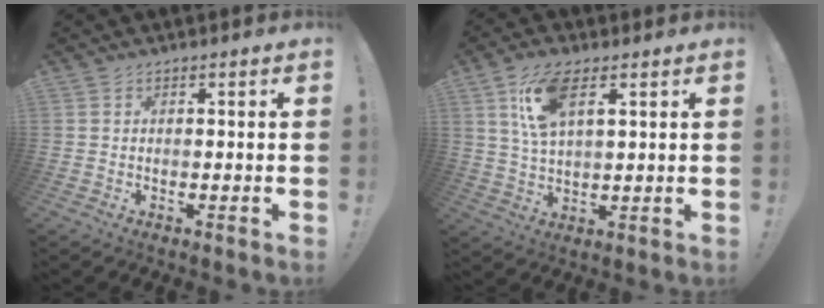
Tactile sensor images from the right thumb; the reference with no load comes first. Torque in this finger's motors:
{"motor_torque": [0.76, 0.96, 0.12, 0.23, 0.42]}